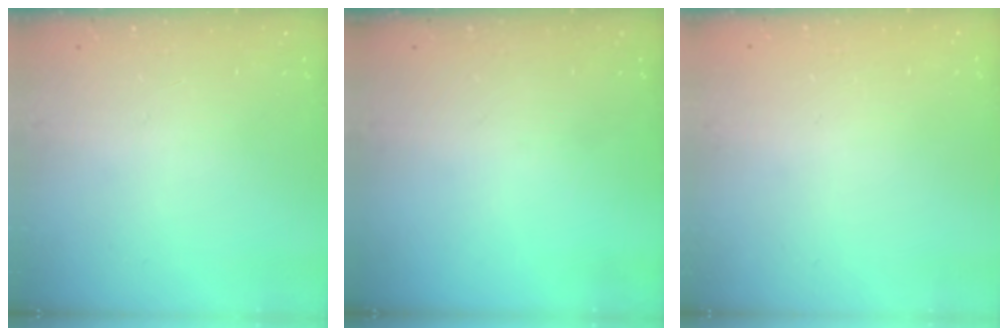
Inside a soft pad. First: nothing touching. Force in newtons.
{"total": 0.0}
{"total": 0.0}